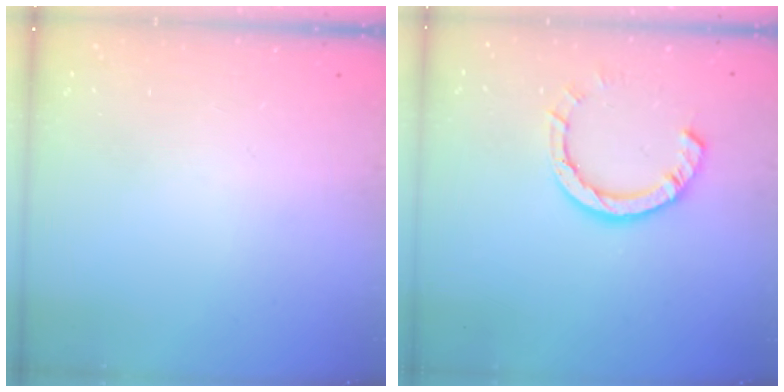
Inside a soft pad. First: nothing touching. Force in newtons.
{"total": 9.0, "press": 8.9, "slide": 1.2}